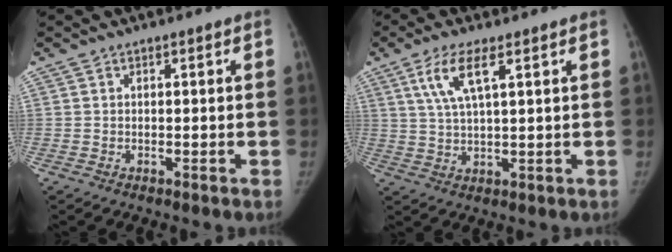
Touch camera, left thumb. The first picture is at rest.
{"total": 7.2, "force": [3.4, 1.9, 6.1], "torque": [-0.132, -0.008, 0.071]}